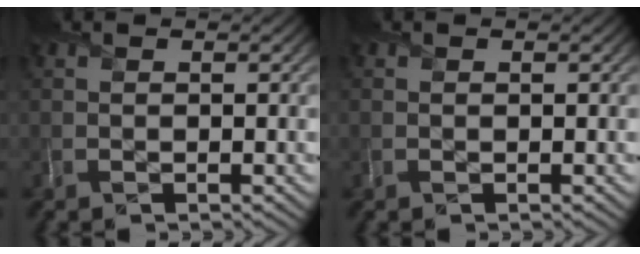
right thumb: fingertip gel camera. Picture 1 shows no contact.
{"total": 0.0}